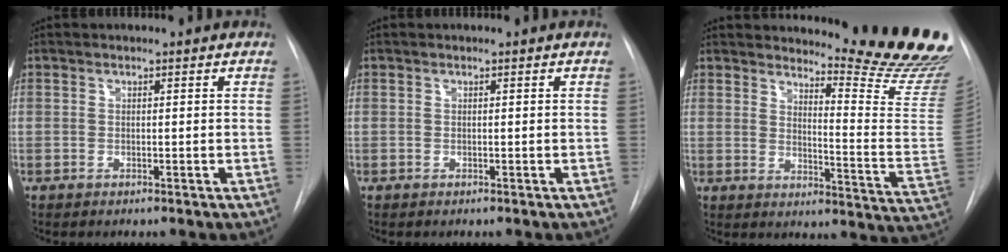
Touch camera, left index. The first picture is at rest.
{"total": 0.0}
{"total": 17.6, "force": [16.7, -0.6, 5.5], "torque": [-0.078, -0.172, 0.188]}